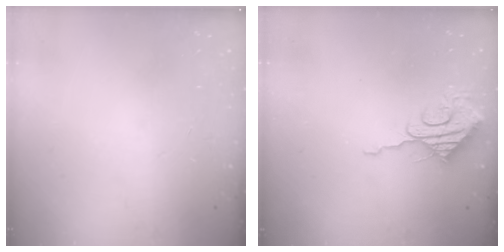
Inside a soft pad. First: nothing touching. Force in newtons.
{"total": 9.7, "press": 9.7, "slide": 0.2}